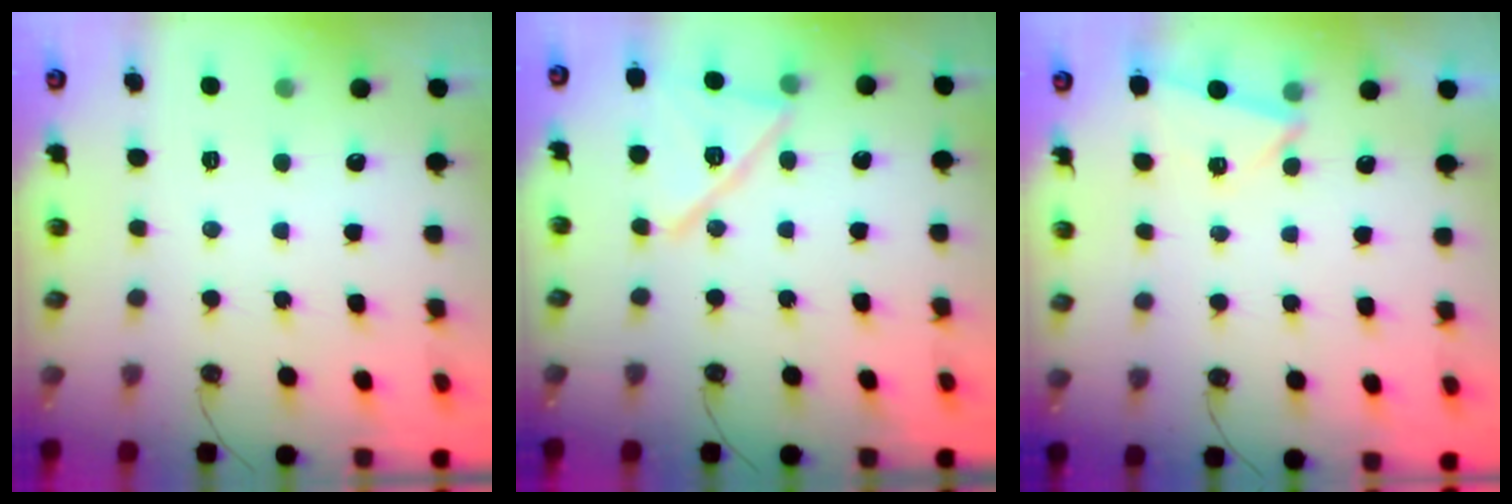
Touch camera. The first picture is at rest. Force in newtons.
{"total": 15.5, "press": 13.2, "slide": 8.3}
{"total": 2.7, "press": 2.5, "slide": 1.1}